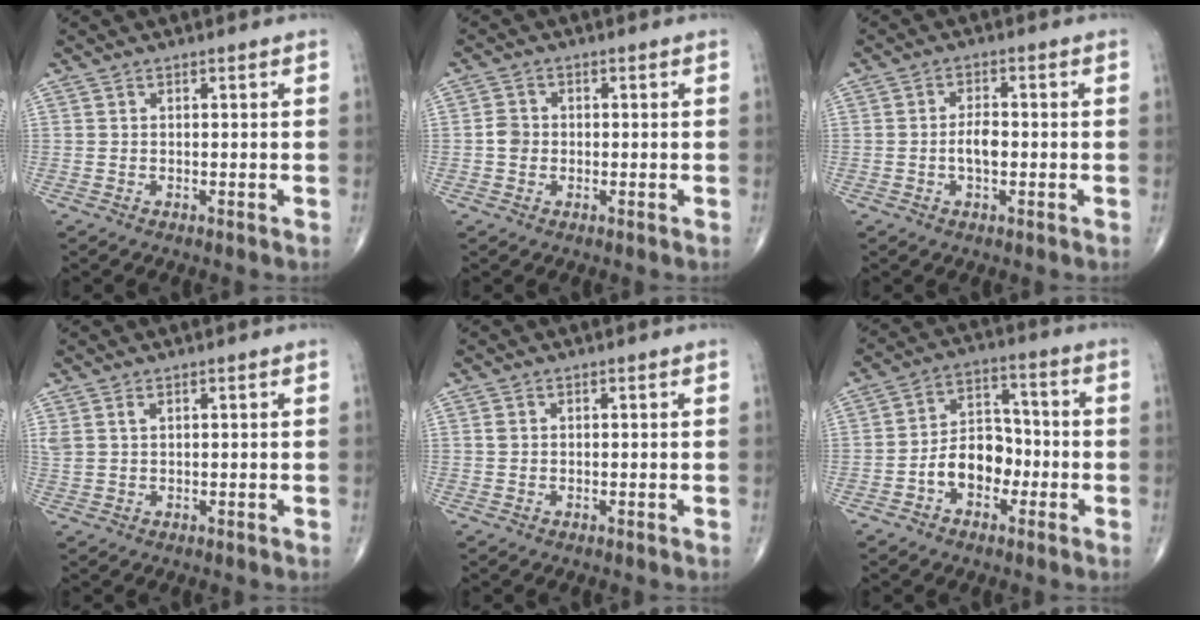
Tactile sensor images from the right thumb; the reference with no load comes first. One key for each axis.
{"total": 2.7, "fx": -0.4, "fy": 2.4, "fz": 1.2, "tx": -0.014, "ty": 0.007, "tz": -0.011}
{"total": 3.6, "fx": -0.7, "fy": 1.7, "fz": 3.0, "tx": -0.053, "ty": 0.007, "tz": -0.015}
{"total": 1.9, "fx": 1.1, "fy": 0.9, "fz": 1.3, "tx": -0.035, "ty": 0.008, "tz": 0.031}
{"total": 0.8, "fx": 0.2, "fy": 0.7, "fz": 0.4, "tx": -0.008, "ty": 0.003, "tz": 0.005}
{"total": 9.2, "fx": -3.0, "fy": 6.4, "fz": 6.0, "tx": -0.068, "ty": 0.041, "tz": -0.061}